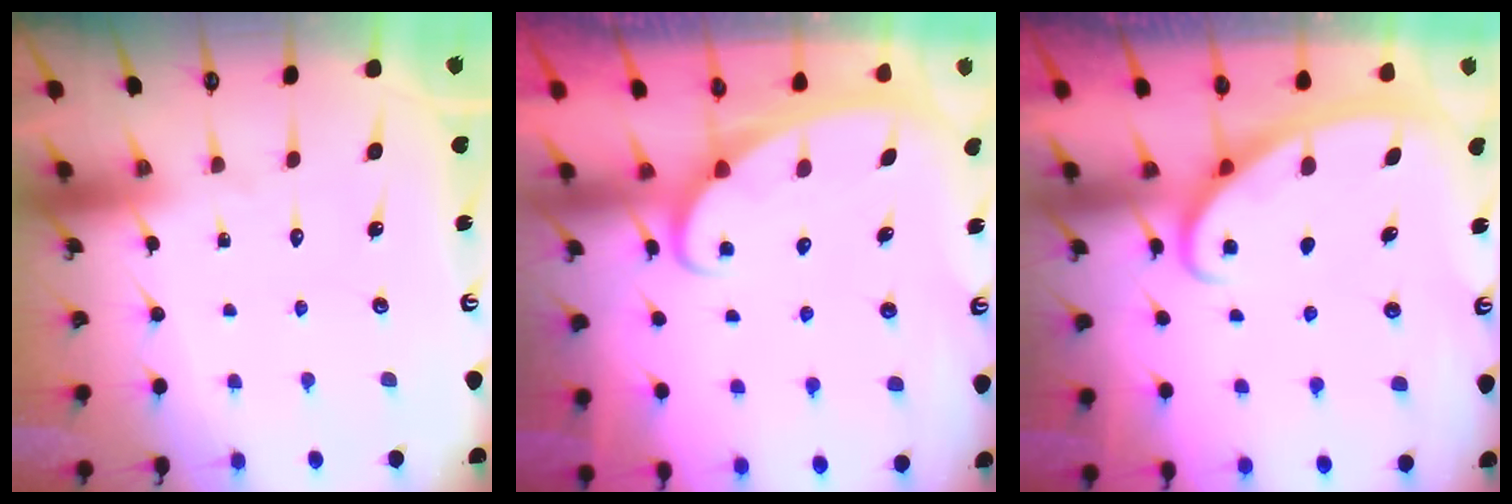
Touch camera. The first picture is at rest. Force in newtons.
{"total": 2.3, "press": 2.3, "slide": 0.4}
{"total": 3.0, "press": 2.9, "slide": 0.4}